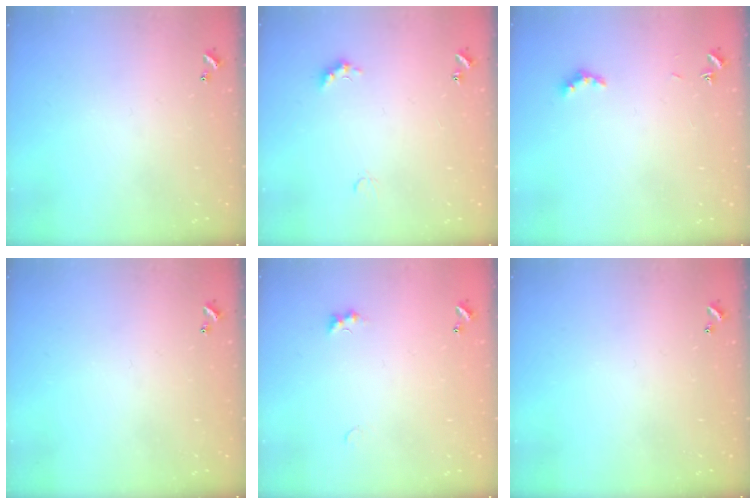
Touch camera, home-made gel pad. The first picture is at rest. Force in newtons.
{"total": 2.8, "press": 2.7, "slide": 0.6}
{"total": 3.5, "press": 3.4, "slide": 1.0}
{"total": 0.0}
{"total": 1.4, "press": 1.3, "slide": 0.5}
{"total": 0.0}